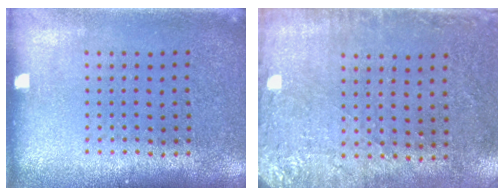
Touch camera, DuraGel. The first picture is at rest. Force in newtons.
{"total": 2.8, "press": 2.3, "slide": 1.6}